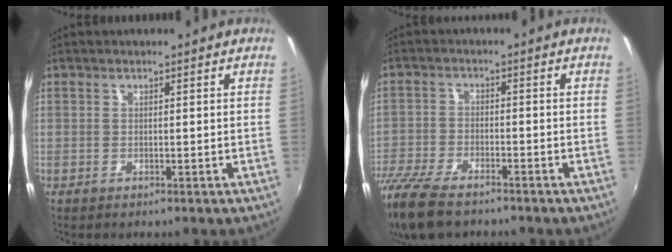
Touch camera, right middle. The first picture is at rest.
{"total": 13.5, "force": [-10.6, 4.5, 7.0], "torque": [-0.177, -0.043, -0.202]}